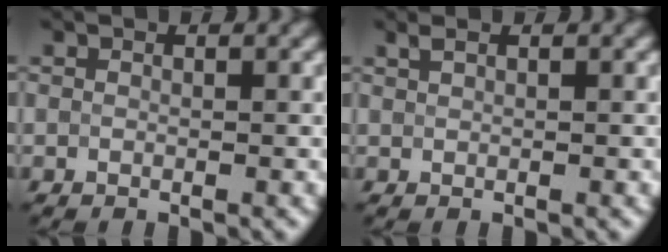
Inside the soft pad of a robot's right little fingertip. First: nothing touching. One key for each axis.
{"total": 0.7, "fx": 0.5, "fy": 0.2, "fz": 0.5, "tx": -0.012, "ty": 0.002, "tz": 0.013}